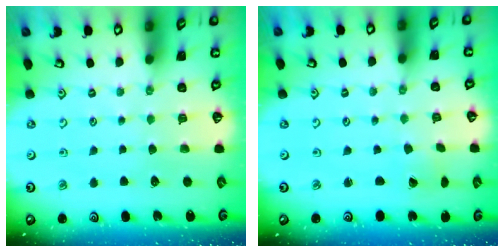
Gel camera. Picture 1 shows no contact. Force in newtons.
{"total": 0.0}